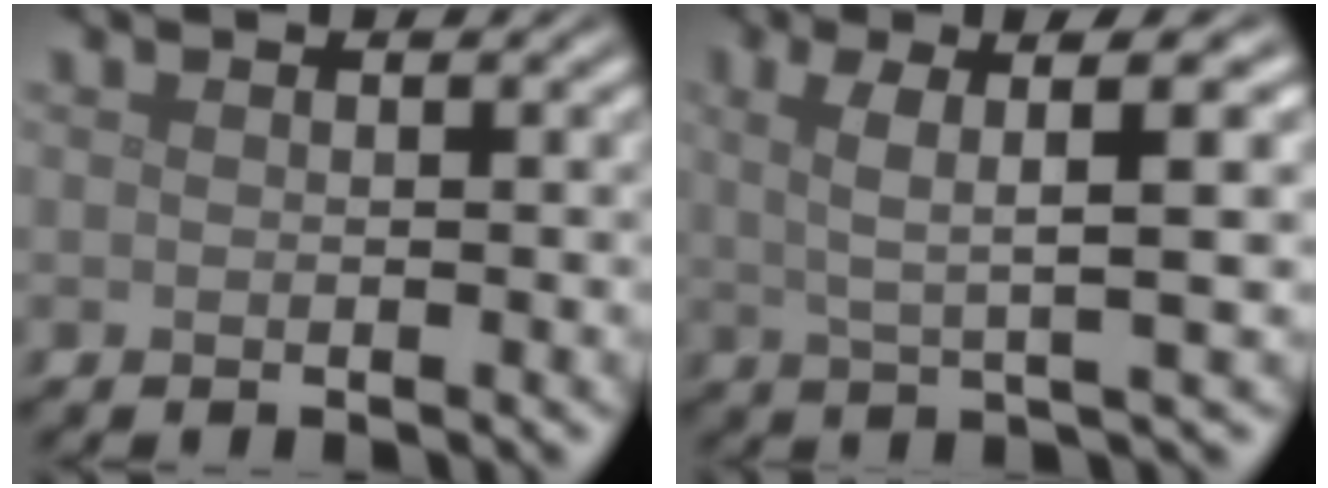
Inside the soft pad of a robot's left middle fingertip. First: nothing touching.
{"total": 6.0, "force": [1.9, 1.2, 5.6], "torque": [-0.095, 0.014, 0.029]}